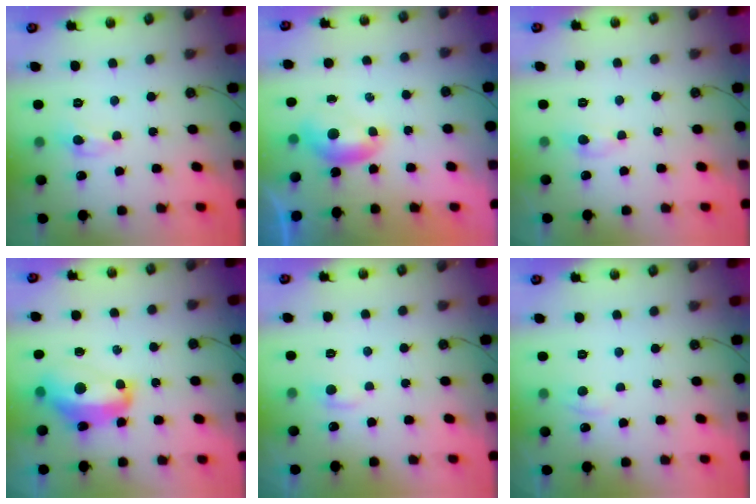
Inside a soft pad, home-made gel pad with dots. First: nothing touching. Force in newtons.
{"total": 0.7, "press": 0.6, "slide": 0.3}
{"total": 0.6, "press": 0.2, "slide": 0.5}
{"total": 8.7, "press": 8.5, "slide": 1.5}
{"total": 0.7, "press": 0.1, "slide": 0.7}
{"total": 1.7, "press": 1.6, "slide": 0.5}